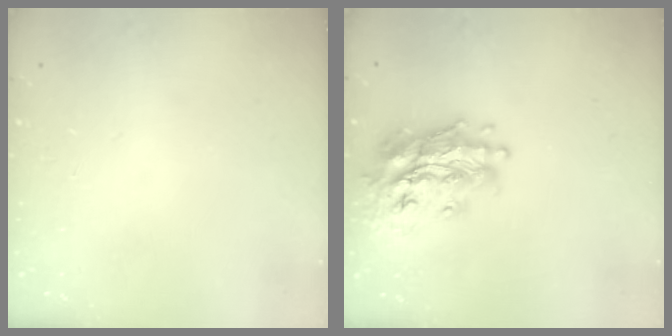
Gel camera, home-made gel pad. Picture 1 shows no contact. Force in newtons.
{"total": 19.9, "press": 19.8, "slide": 2.1}